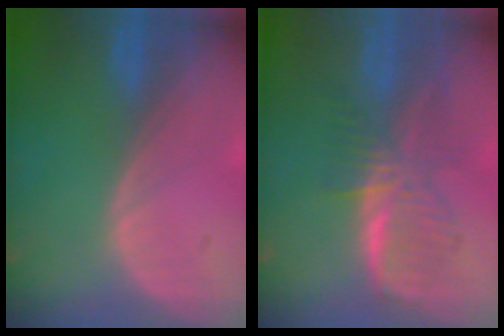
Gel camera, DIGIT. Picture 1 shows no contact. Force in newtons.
{"total": 6.7, "press": 6.7, "slide": 0.2}